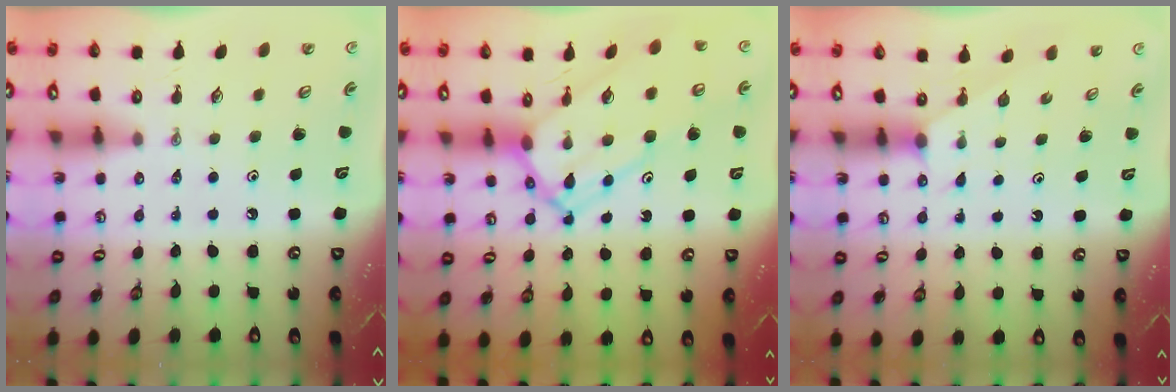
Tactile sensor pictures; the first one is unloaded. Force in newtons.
{"total": 13.2, "press": 13.2, "slide": 1.1}
{"total": 2.0, "press": 2.0, "slide": 0.2}